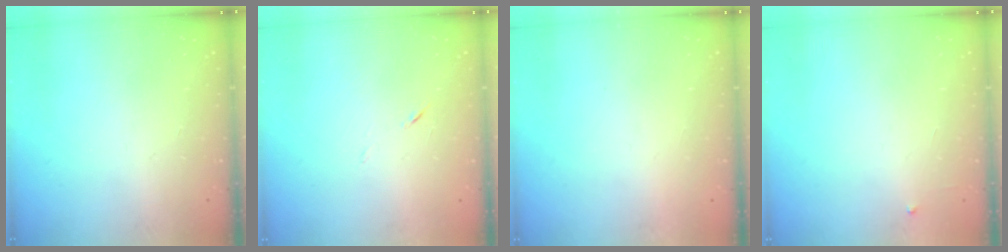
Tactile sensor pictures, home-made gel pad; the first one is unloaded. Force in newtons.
{"total": 4.0, "press": 3.9, "slide": 0.8}
{"total": 1.5, "press": 1.5, "slide": 0.1}
{"total": 2.6, "press": 2.6, "slide": 0.4}